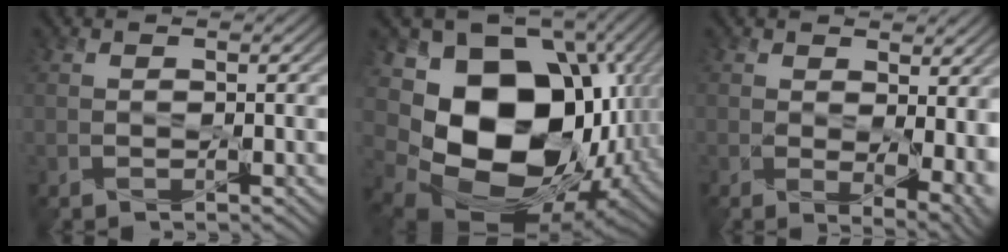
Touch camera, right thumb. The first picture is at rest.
{"total": 19.8, "force": [-0.3, 14.7, 13.3], "torque": [-0.278, -0.052, 0.051]}
{"total": 8.7, "force": [0.5, 5.1, 7.0], "torque": [-0.120, -0.031, 0.037]}